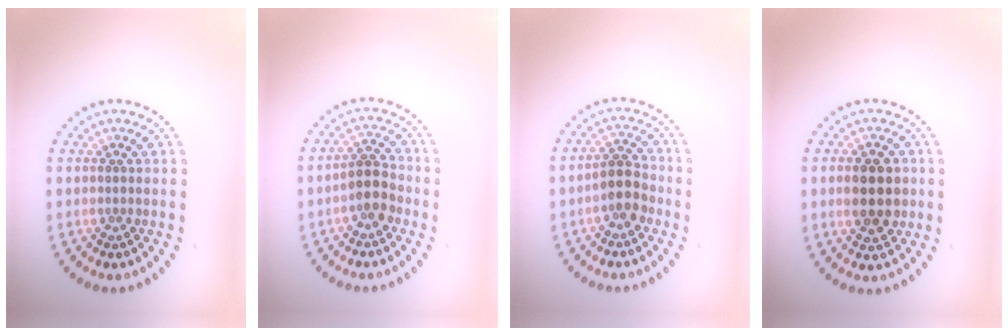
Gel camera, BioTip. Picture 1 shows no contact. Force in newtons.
{"total": 3.0, "press": 2.8, "slide": 1.1}
{"total": 3.0, "press": 2.8, "slide": 1.1}
{"total": 4.4, "press": 4.4, "slide": 0.2}